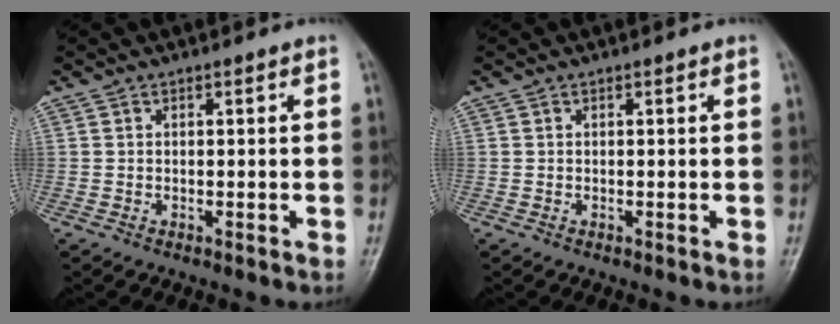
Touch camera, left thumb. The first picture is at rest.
{"total": 0.0}